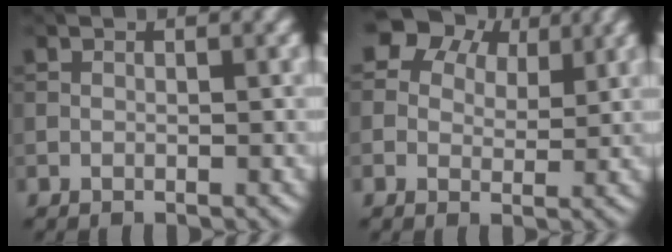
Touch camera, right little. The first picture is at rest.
{"total": 8.5, "force": [5.3, 5.5, 3.7], "torque": [-0.073, 0.017, 0.077]}